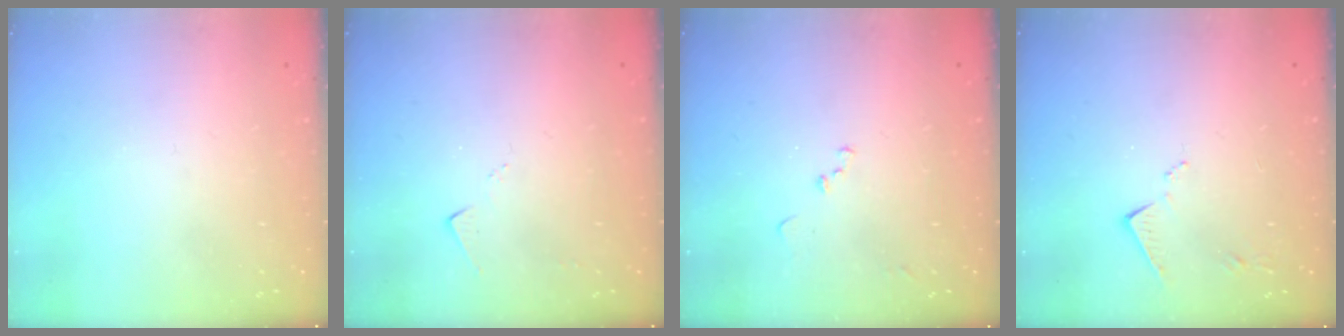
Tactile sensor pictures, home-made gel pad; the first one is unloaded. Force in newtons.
{"total": 3.4, "press": 3.3, "slide": 0.4}
{"total": 8.6, "press": 8.6, "slide": 0.9}
{"total": 6.8, "press": 6.8, "slide": 0.1}